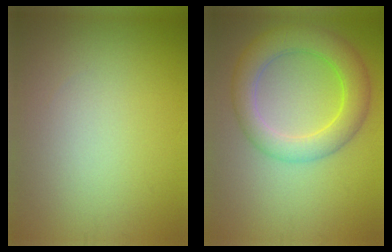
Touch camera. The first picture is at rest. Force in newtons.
{"total": 6.0, "press": 6.0, "slide": 0.3}